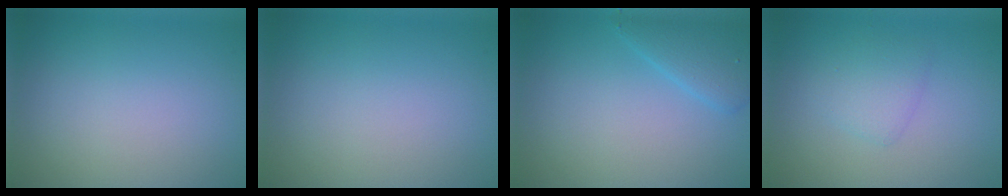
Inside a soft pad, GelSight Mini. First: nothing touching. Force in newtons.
{"total": 0.0}
{"total": 2.9, "press": 2.9, "slide": 0.2}
{"total": 1.9, "press": 1.9, "slide": 0.1}